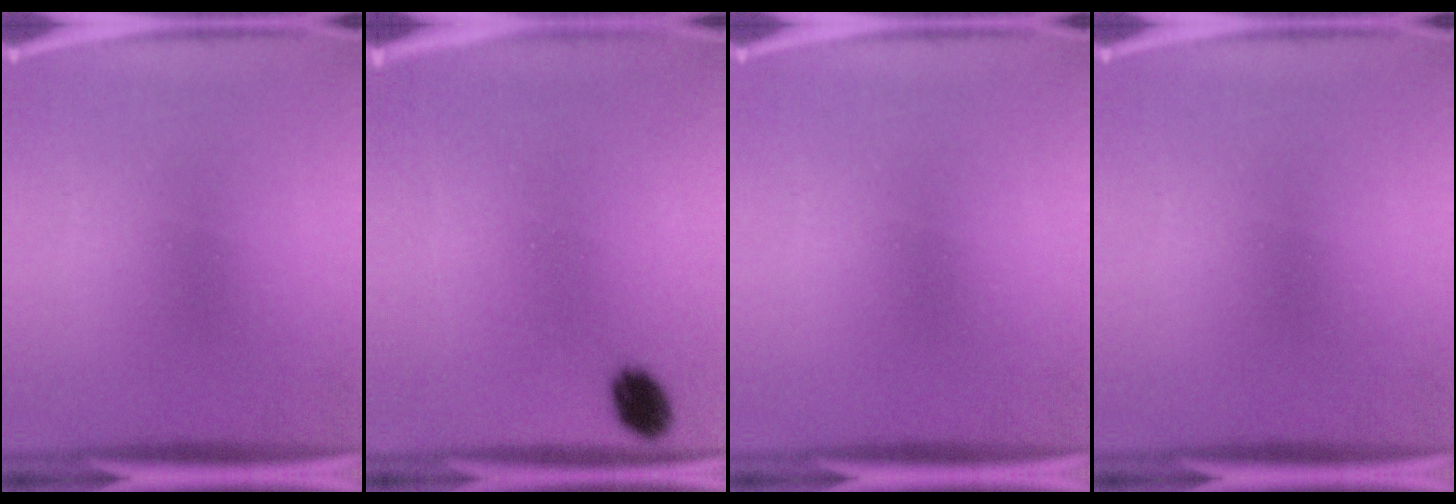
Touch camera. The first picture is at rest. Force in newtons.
{"total": 4.6}
{"total": 0.0}
{"total": 0.0}